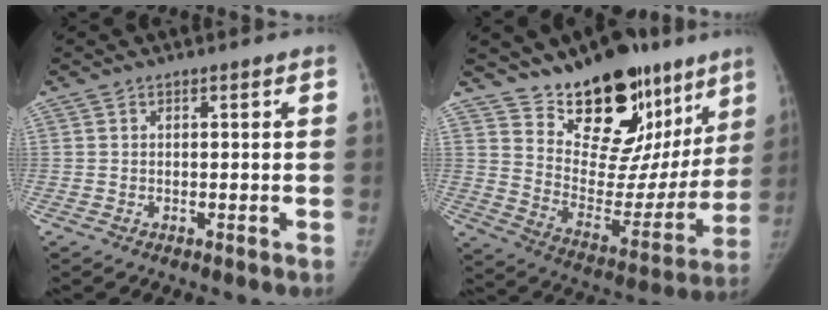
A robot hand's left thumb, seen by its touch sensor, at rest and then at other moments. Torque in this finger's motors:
{"motor_torque": [0.32, 0.48, 0.95, -1.82, 0.05]}